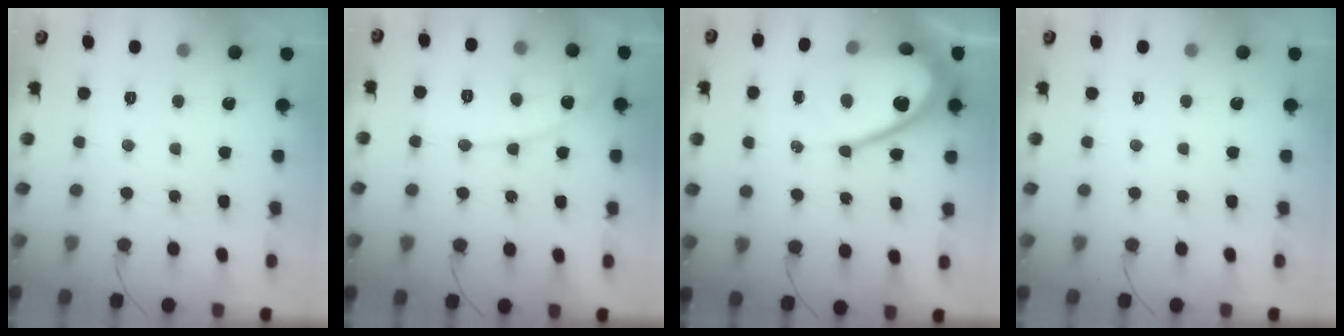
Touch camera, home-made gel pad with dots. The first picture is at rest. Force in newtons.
{"total": 9.2, "press": 9.2, "slide": 0.9}
{"total": 15.9, "press": 15.9, "slide": 1.2}
{"total": 0.0}